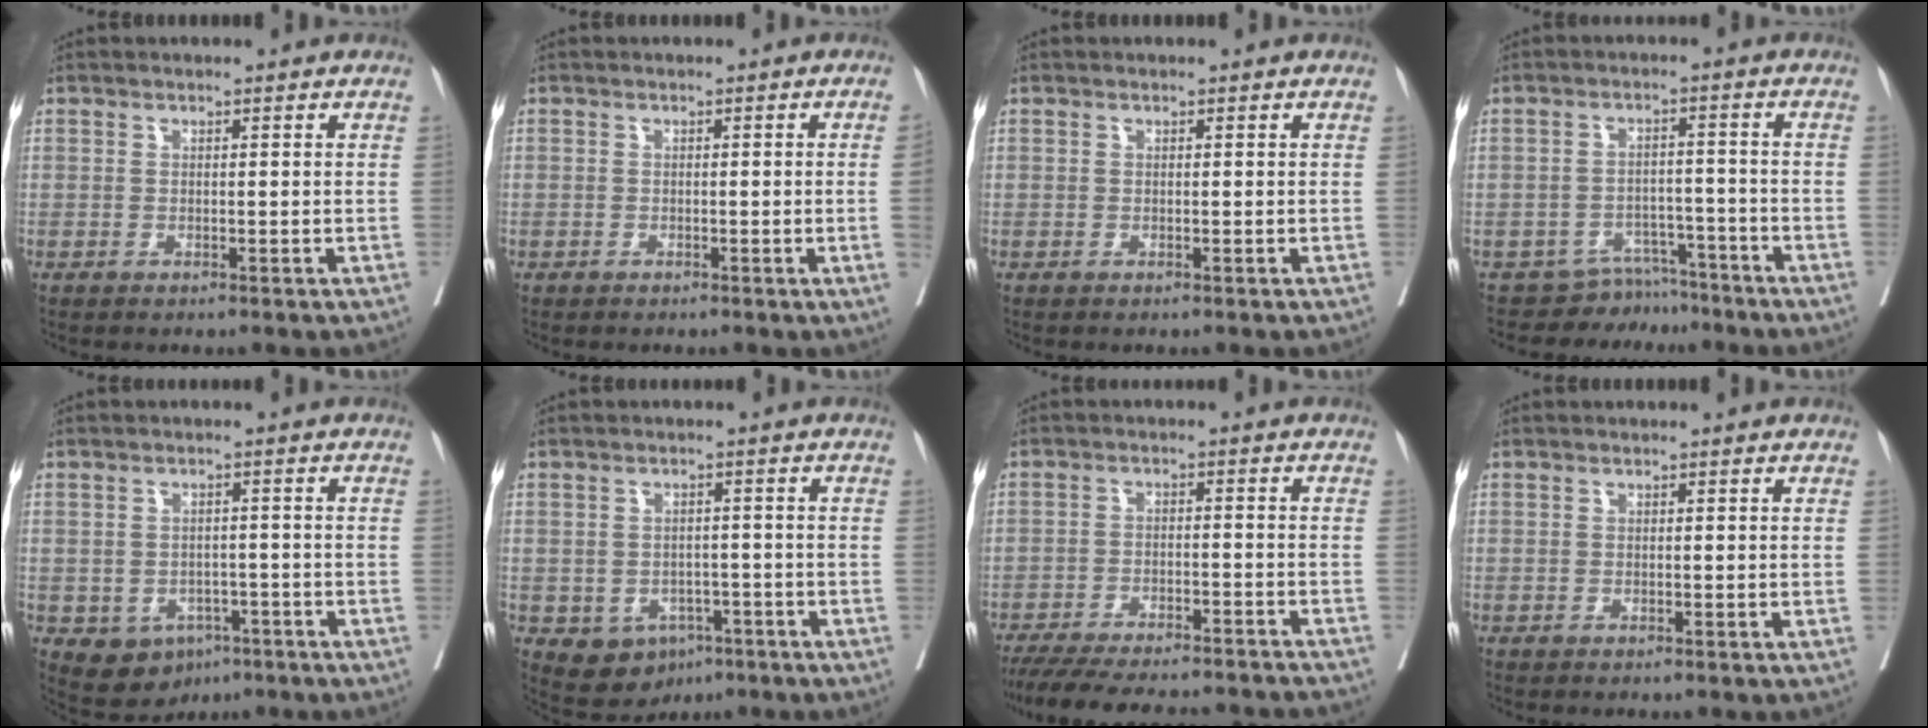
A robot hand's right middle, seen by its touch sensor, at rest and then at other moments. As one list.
[{"total": 1.2, "force": [-0.2, -0.3, 1.1], "torque": [-0.021, 0.000, -0.003]}, {"total": 0.0}, {"total": 5.7, "force": [-5.2, 2.1, -1.1], "torque": [0.020, 0.031, -0.076]}, {"total": 6.2, "force": [-3.1, 4.6, 2.8], "torque": [-0.044, 0.004, -0.034]}, {"total": 6.3, "force": [-3.1, 4.7, 2.9], "torque": [-0.045, 0.004, -0.034]}, {"total": 20.9, "force": [-19.0, 3.3, 8.2], "torque": [-0.154, -0.025, -0.254]}, {"total": 0.0}]